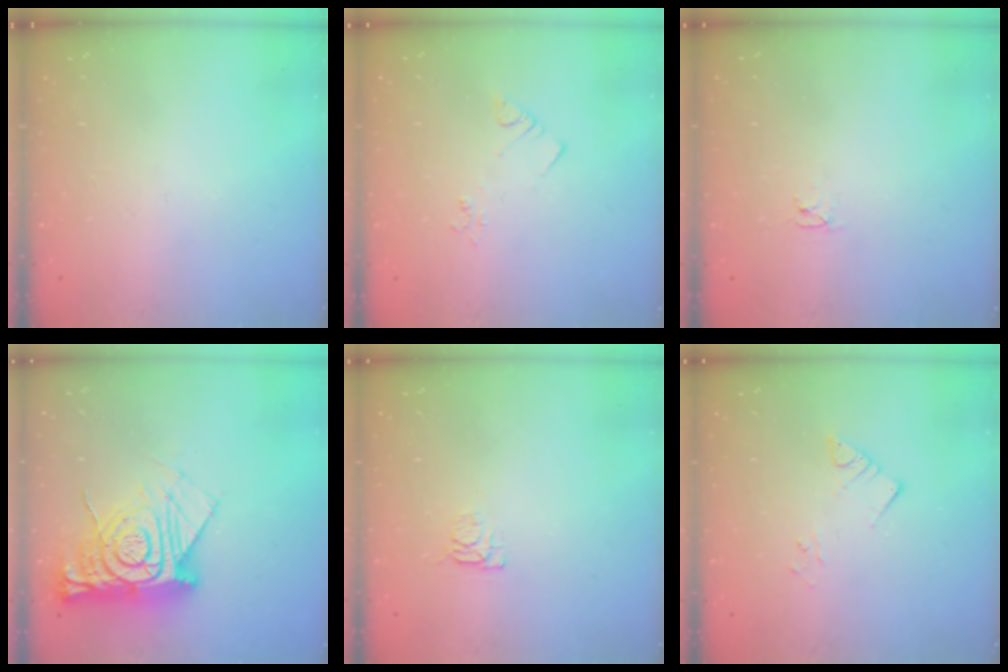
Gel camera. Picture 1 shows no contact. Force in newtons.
{"total": 2.4, "press": 2.4, "slide": 0.4}
{"total": 2.6, "press": 2.6, "slide": 0.3}
{"total": 17.8, "press": 17.7, "slide": 1.6}
{"total": 4.9, "press": 4.8, "slide": 0.6}
{"total": 3.7, "press": 3.7, "slide": 0.2}